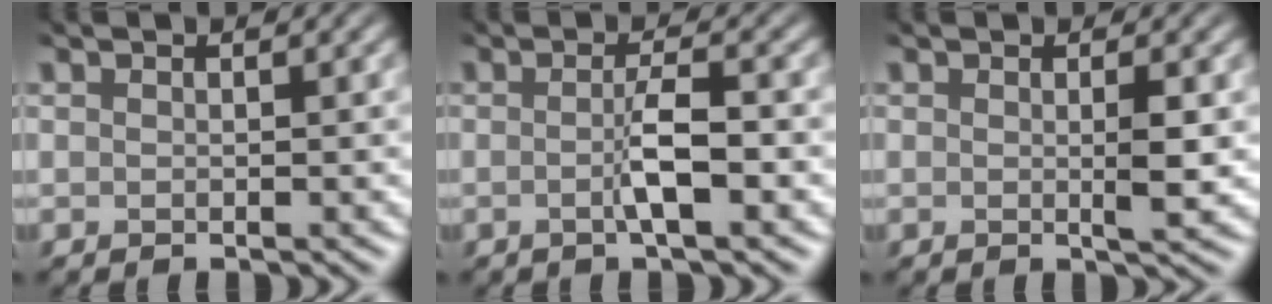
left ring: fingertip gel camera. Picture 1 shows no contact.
{"total": 2.8, "force": [-1.2, 0.3, 2.5], "torque": [-0.044, -0.004, -0.019]}
{"total": 1.8, "force": [-0.2, 0.3, 1.8], "torque": [-0.027, -0.004, 0.001]}